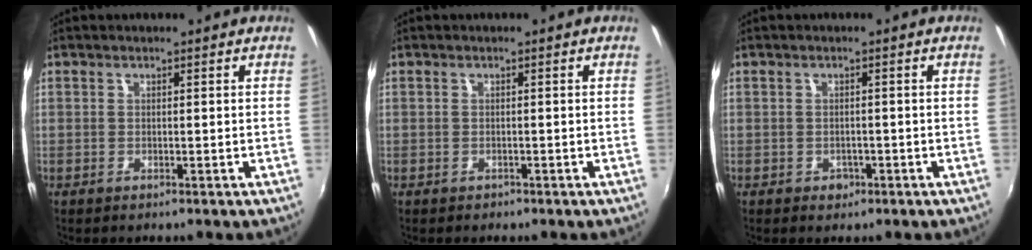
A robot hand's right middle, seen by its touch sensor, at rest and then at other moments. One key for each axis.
{"total": 0.9, "fx": -0.6, "fy": 0.6, "fz": 0.0, "tx": -0.002, "ty": -0.001, "tz": -0.008}
{"total": 2.0, "fx": -0.9, "fy": 1.7, "fz": 0.6, "tx": -0.013, "ty": -0.003, "tz": -0.010}